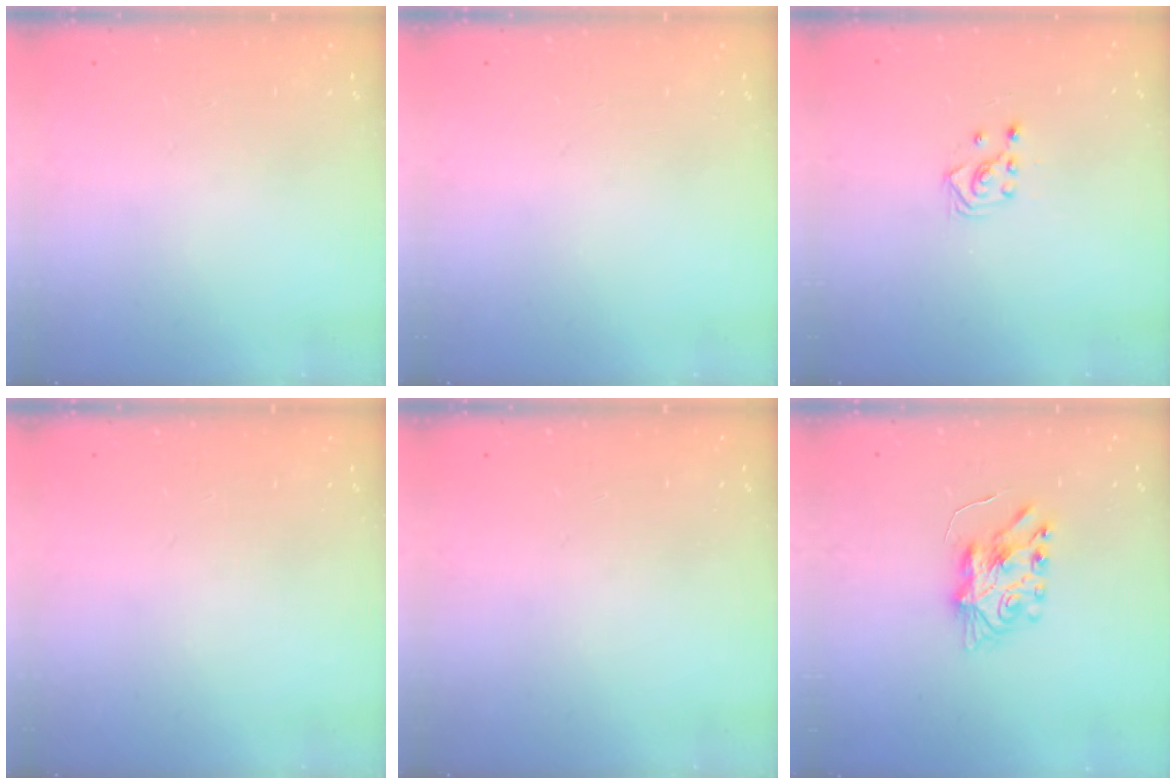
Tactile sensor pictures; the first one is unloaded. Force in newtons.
{"total": 0.0}
{"total": 2.9, "press": 2.7, "slide": 1.0}
{"total": 0.0}
{"total": 0.0}
{"total": 7.4, "press": 7.4, "slide": 0.4}